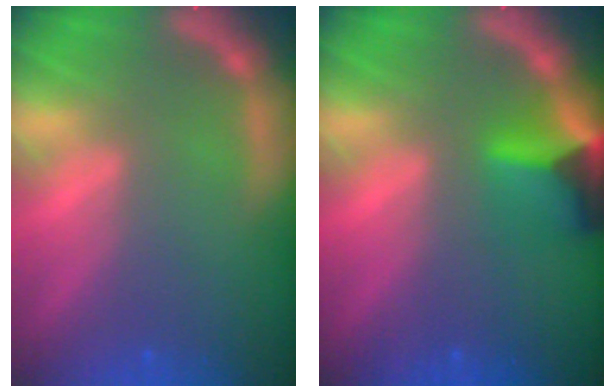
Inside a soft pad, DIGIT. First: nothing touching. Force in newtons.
{"total": 4.9}